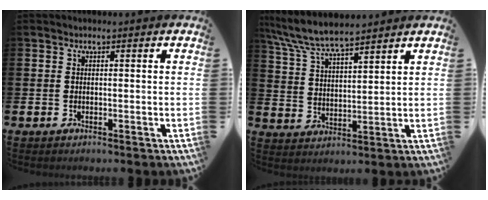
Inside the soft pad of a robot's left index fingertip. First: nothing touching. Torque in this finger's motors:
{"motor_torque": [0.28, -0.36, 0.81, 0.21]}